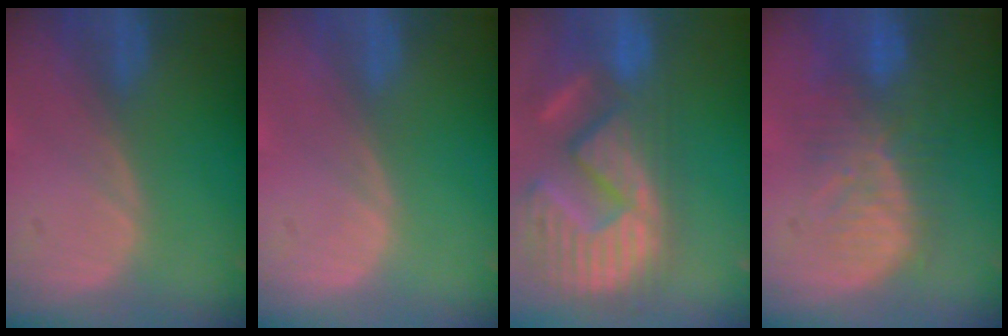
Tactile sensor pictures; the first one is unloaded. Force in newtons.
{"total": 0.0}
{"total": 14.9, "press": 12.3, "slide": 8.5}
{"total": 10.2, "press": 8.8, "slide": 5.2}